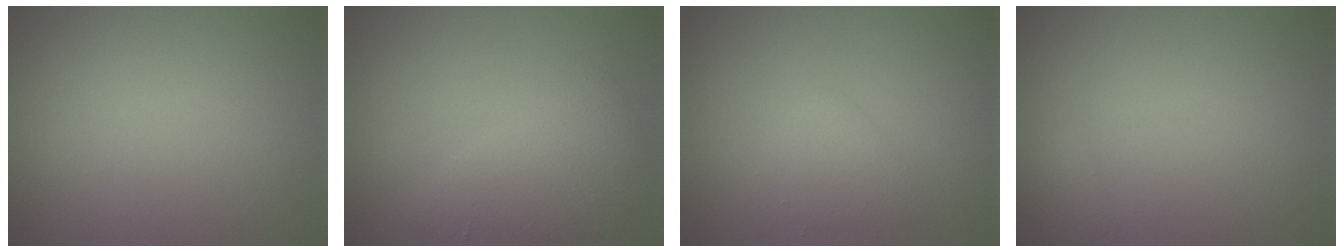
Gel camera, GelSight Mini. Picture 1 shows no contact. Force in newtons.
{"total": 3.9, "press": 3.9, "slide": 0.1}
{"total": 1.8, "press": 1.8, "slide": 0.1}
{"total": 0.8, "press": 0.8, "slide": 0.0}